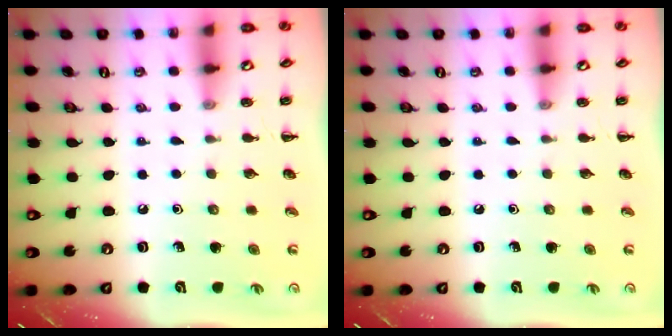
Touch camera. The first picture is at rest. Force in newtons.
{"total": 0.0}